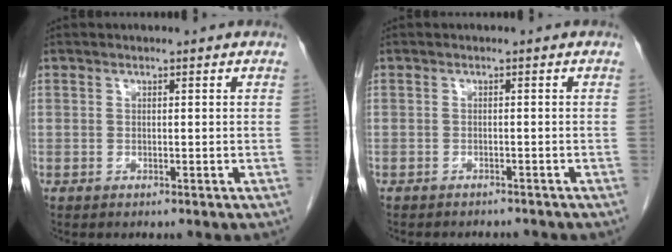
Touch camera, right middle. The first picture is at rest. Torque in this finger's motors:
{"motor_torque": [0.06, -0.05, 0.01, 0.00]}